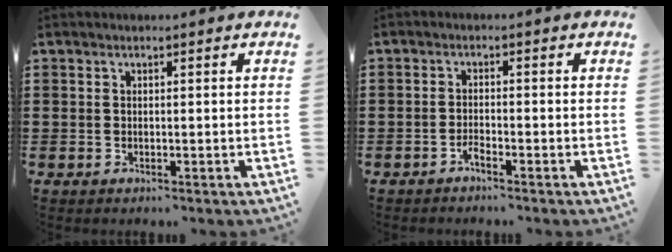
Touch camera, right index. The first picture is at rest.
{"total": 1.6, "force": [-1.4, 0.0, 0.8], "torque": [-0.017, -0.001, -0.027]}